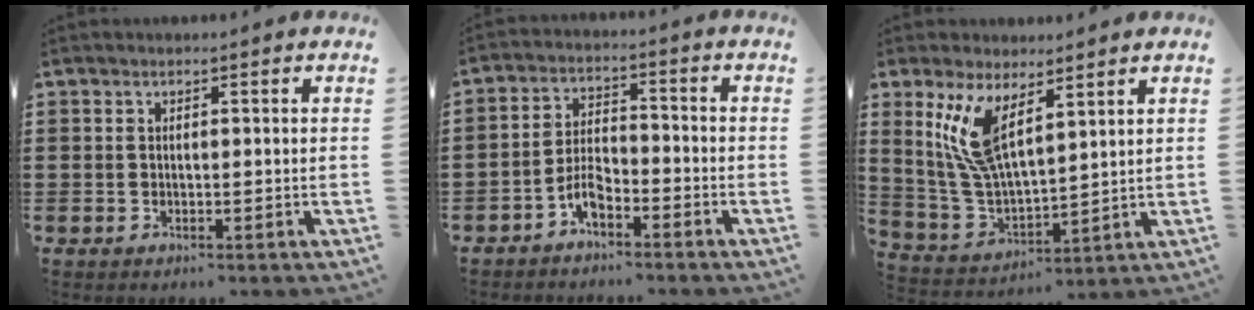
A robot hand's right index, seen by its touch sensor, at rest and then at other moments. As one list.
[{"total": 4.6, "force": [-3.0, 1.8, 2.9], "torque": [-0.074, 0.001, -0.062]}, {"total": 10.0, "force": [4.9, 4.0, 7.7], "torque": [-0.184, -0.013, 0.087]}]